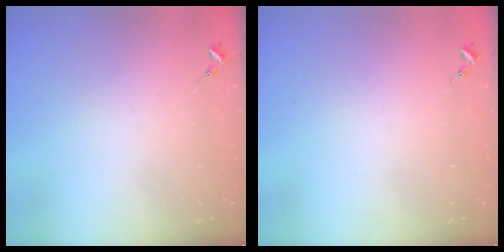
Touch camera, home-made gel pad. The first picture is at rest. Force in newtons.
{"total": 0.0}